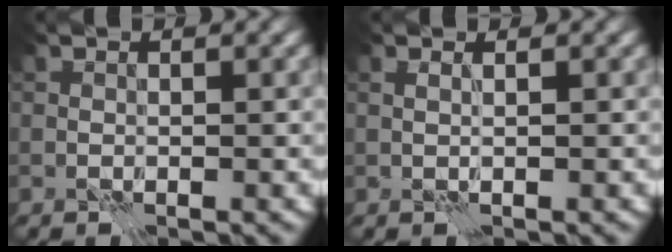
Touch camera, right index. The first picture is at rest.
{"total": 1.2, "force": [1.0, -0.7, 0.2], "torque": [-0.001, -0.003, 0.017]}